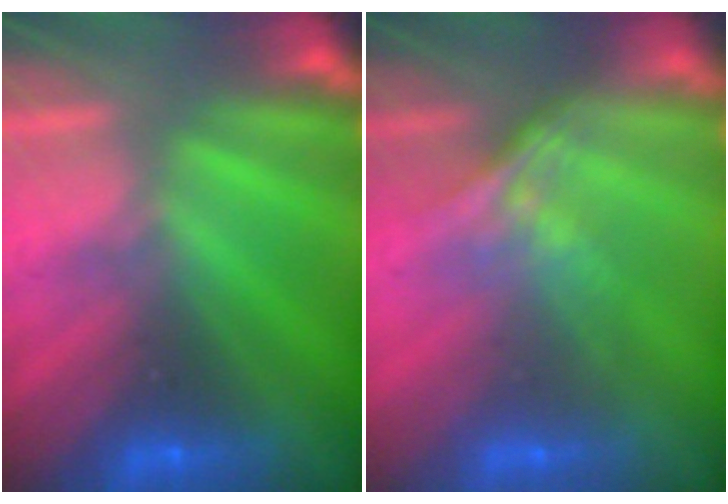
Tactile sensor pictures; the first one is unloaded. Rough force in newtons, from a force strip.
{"total": 1.6}